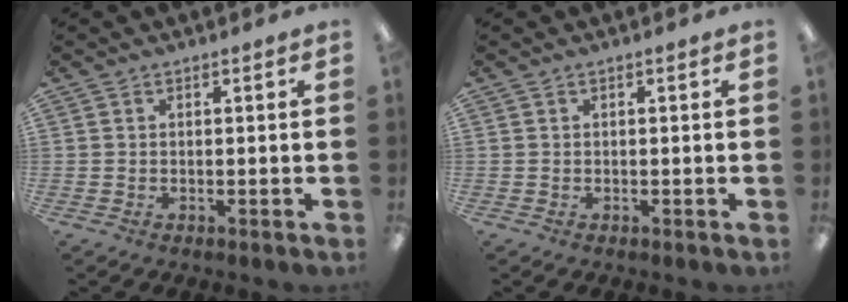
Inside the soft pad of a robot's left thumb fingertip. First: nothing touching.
{"total": 0.0}